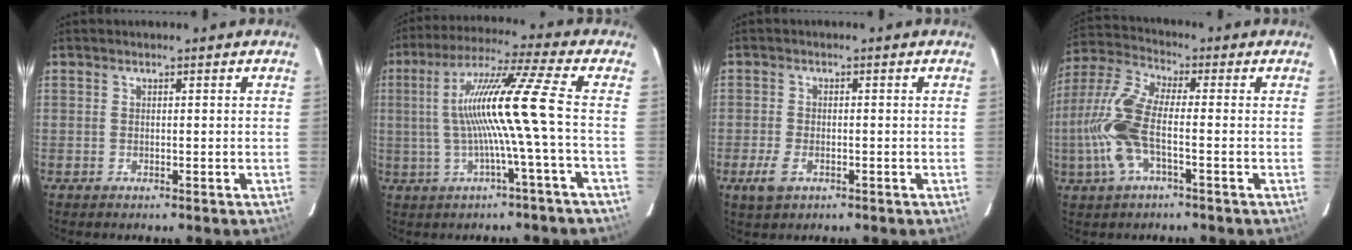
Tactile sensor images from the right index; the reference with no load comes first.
{"total": 12.6, "force": [-1.3, -2.4, 12.3], "torque": [-0.219, 0.005, -0.018]}
{"total": 4.0, "force": [-2.0, 2.2, 2.7], "torque": [-0.065, -0.006, -0.034]}
{"total": 11.9, "force": [-2.8, 3.8, 10.9], "torque": [-0.255, 0.003, -0.061]}